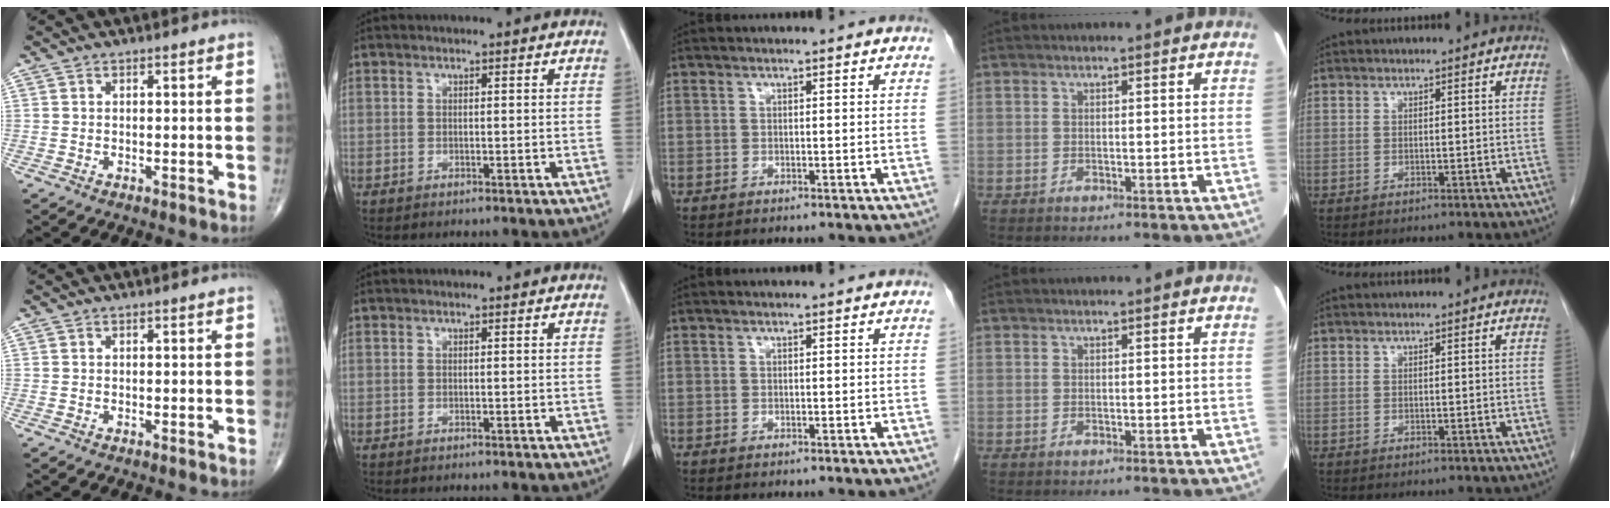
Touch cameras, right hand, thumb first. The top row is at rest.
{}